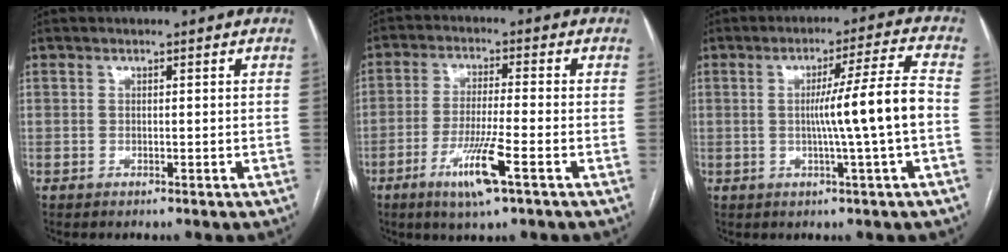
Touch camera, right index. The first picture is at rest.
{"total": 8.5, "force": [-4.0, 0.0, 7.4], "torque": [-0.143, -0.018, -0.073]}
{"total": 9.5, "force": [-0.9, -1.8, 9.2], "torque": [-0.146, 0.004, -0.010]}